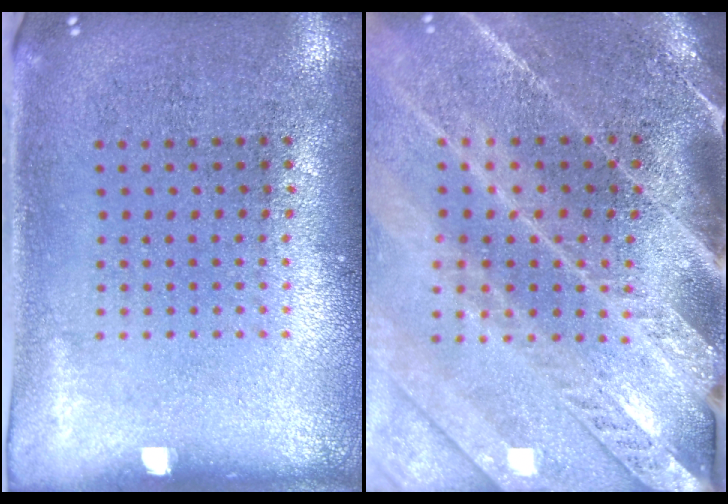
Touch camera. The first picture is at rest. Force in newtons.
{"total": 3.7, "press": 3.2, "slide": 2.0}